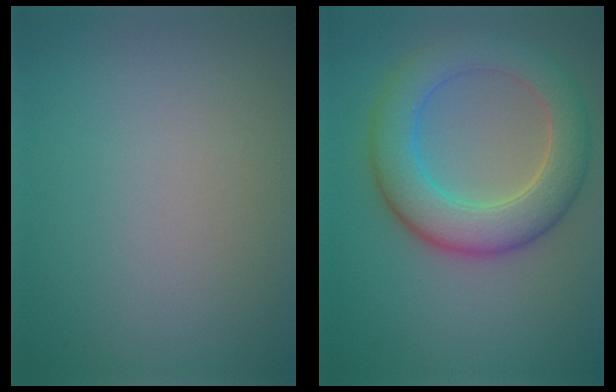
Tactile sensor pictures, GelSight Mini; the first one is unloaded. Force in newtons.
{"total": 6.8, "press": 6.8, "slide": 0.4}